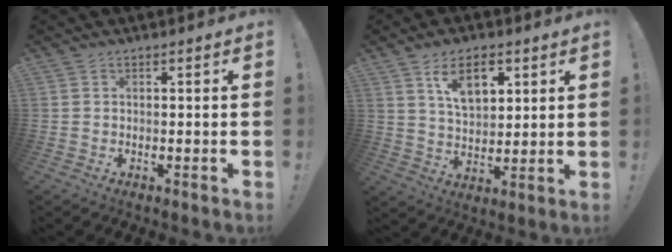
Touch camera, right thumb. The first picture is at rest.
{"total": 10.7, "force": [5.6, 5.9, 6.9], "torque": [-0.102, -0.018, 0.102]}